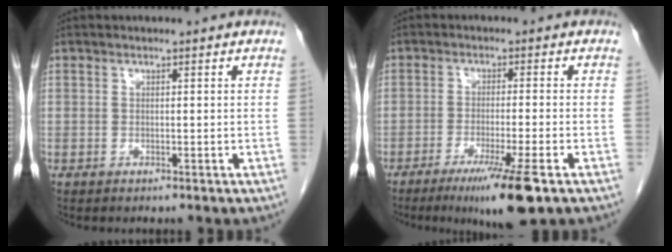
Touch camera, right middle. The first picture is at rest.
{"total": 8.6, "force": [-5.2, -0.7, 6.8], "torque": [-0.118, -0.028, -0.085]}